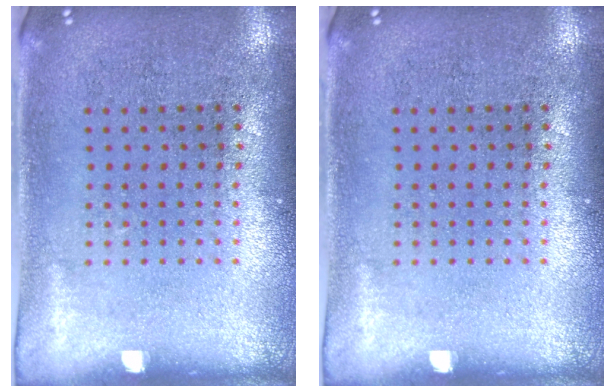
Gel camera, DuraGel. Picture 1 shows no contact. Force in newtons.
{"total": 0.0}